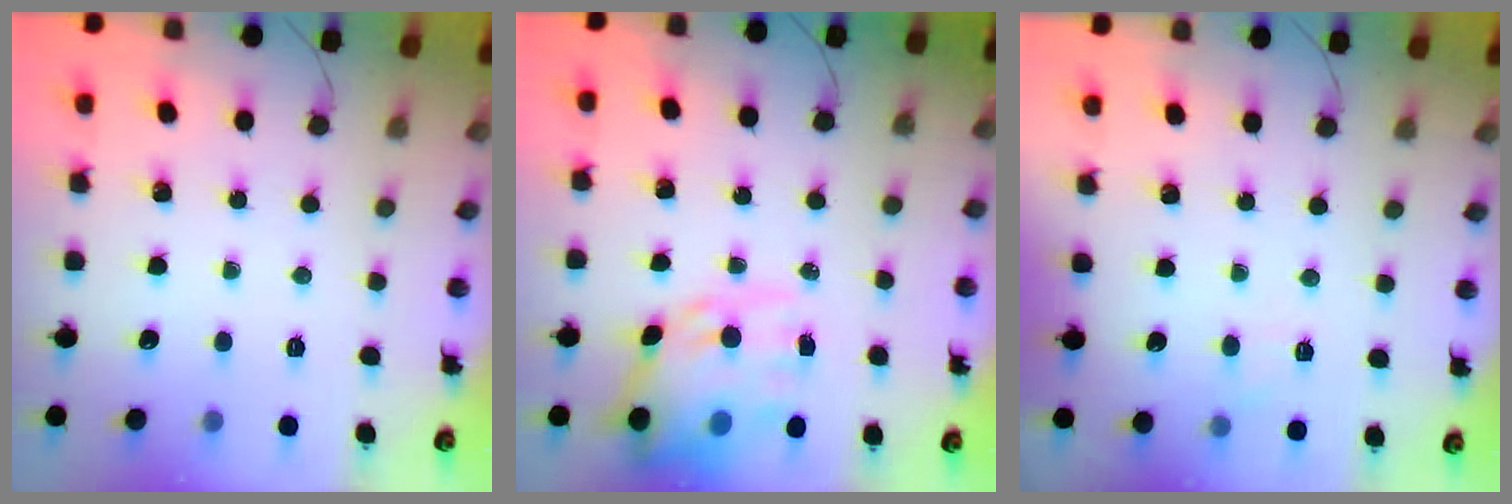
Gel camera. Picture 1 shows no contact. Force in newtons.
{"total": 16.3, "press": 15.7, "slide": 4.2}
{"total": 4.2, "press": 4.0, "slide": 1.2}